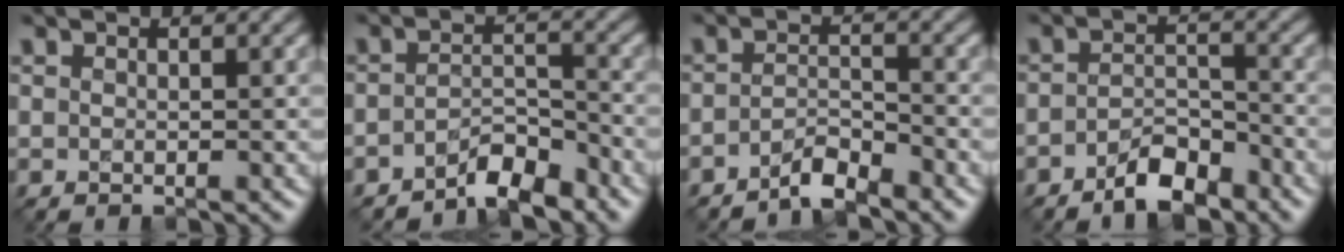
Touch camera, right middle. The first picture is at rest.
{"total": 3.5, "force": [-2.9, 1.0, 1.7], "torque": [-0.027, 0.012, -0.056]}
{"total": 2.6, "force": [-2.3, 0.5, 1.3], "torque": [-0.023, 0.008, -0.047]}
{"total": 4.0, "force": [-2.9, 1.5, 2.3], "torque": [-0.037, 0.007, -0.056]}